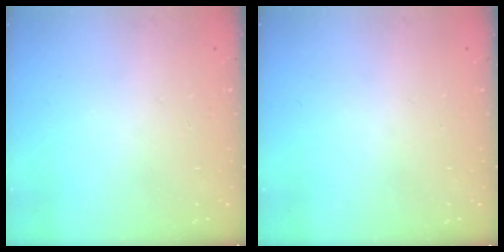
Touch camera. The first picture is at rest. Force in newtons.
{"total": 0.0}